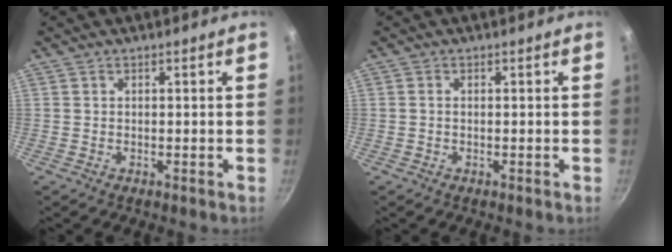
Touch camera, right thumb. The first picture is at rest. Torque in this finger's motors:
{"motor_torque": [-0.08, -0.08, -0.18, -0.18, 0.06]}